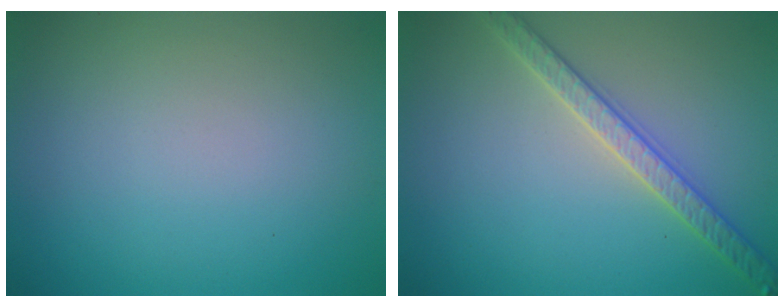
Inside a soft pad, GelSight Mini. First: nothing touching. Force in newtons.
{"total": 3.2, "press": 3.1, "slide": 0.7}